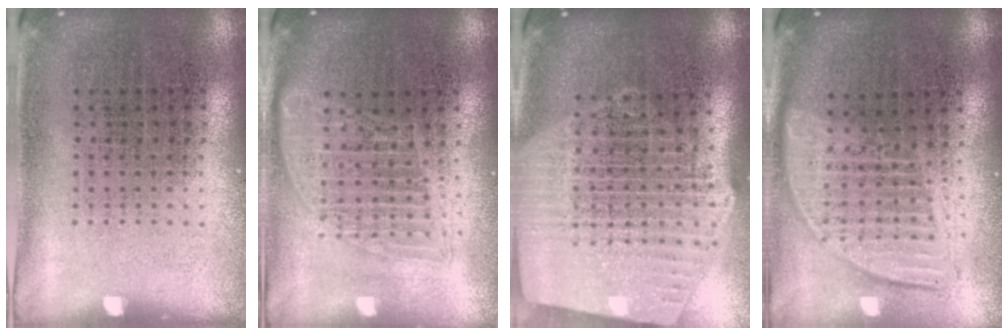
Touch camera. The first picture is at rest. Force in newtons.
{"total": 1.6, "press": 1.4, "slide": 0.7}
{"total": 2.7, "press": 2.3, "slide": 1.4}
{"total": 1.8, "press": 1.6, "slide": 0.9}